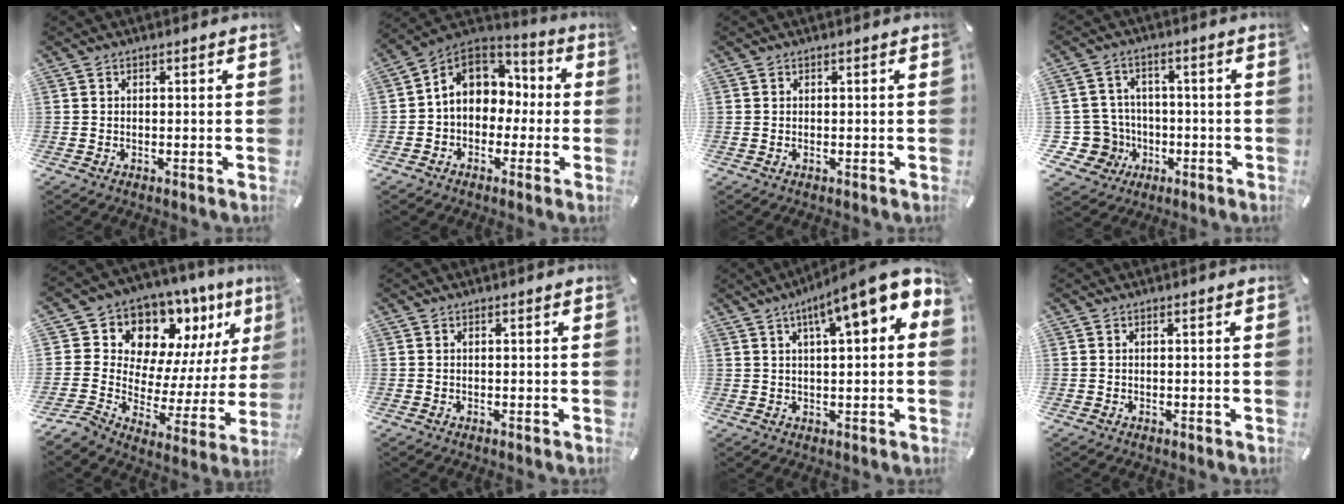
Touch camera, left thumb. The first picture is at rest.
{"total": 11.4, "force": [1.5, 9.5, 6.2], "torque": [-0.123, 0.006, 0.028]}
{"total": 0.5, "force": [-0.1, 0.3, 0.4], "torque": [-0.008, -0.001, -0.002]}
{"total": 10.2, "force": [-2.2, 9.7, 2.2], "torque": [-0.066, 0.014, -0.034]}
{"total": 12.4, "force": [8.5, 8.4, 3.3], "torque": [-0.044, -0.107, 0.151]}
{"total": 0.0}
{"total": 12.1, "force": [6.3, 2.2, 10.2], "torque": [-0.157, -0.036, 0.101]}
{"total": 0.0}